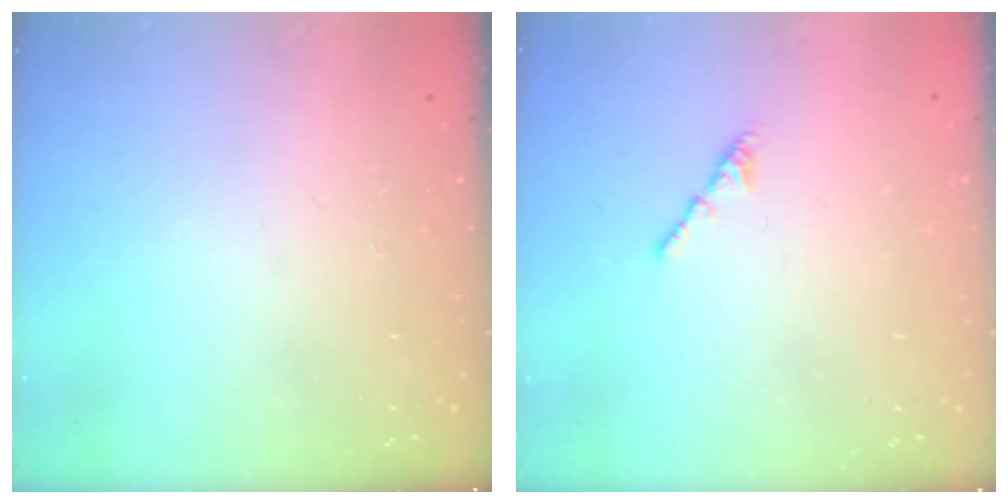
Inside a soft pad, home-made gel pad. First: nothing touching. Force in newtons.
{"total": 1.3, "press": 1.2, "slide": 0.4}